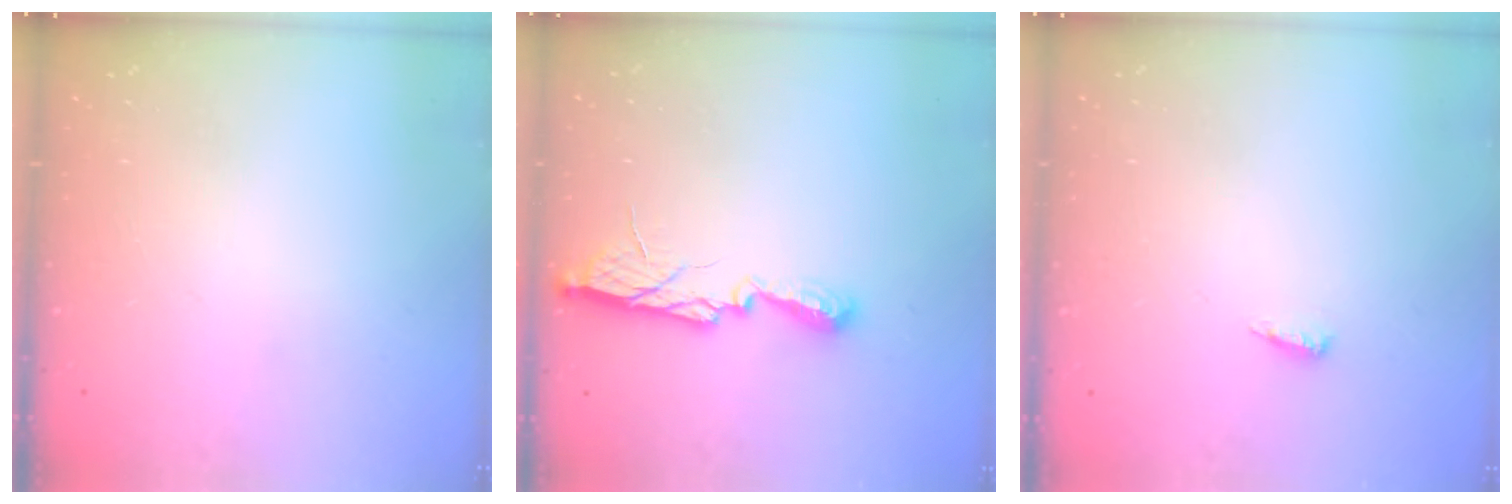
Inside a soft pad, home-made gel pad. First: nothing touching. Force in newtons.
{"total": 9.7, "press": 9.7, "slide": 0.9}
{"total": 4.6, "press": 4.5, "slide": 0.9}